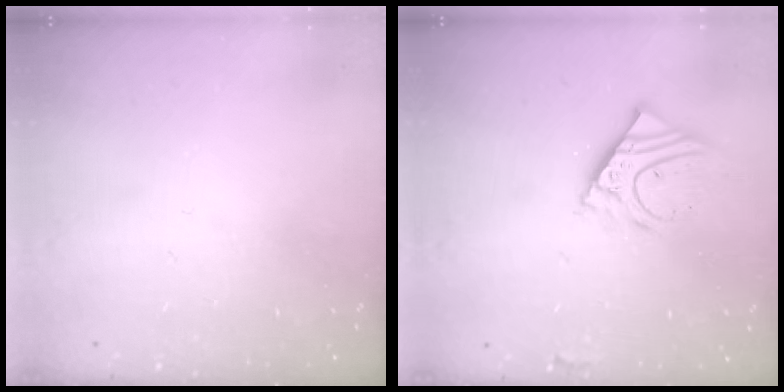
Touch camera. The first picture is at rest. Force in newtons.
{"total": 10.0, "press": 9.9, "slide": 1.3}